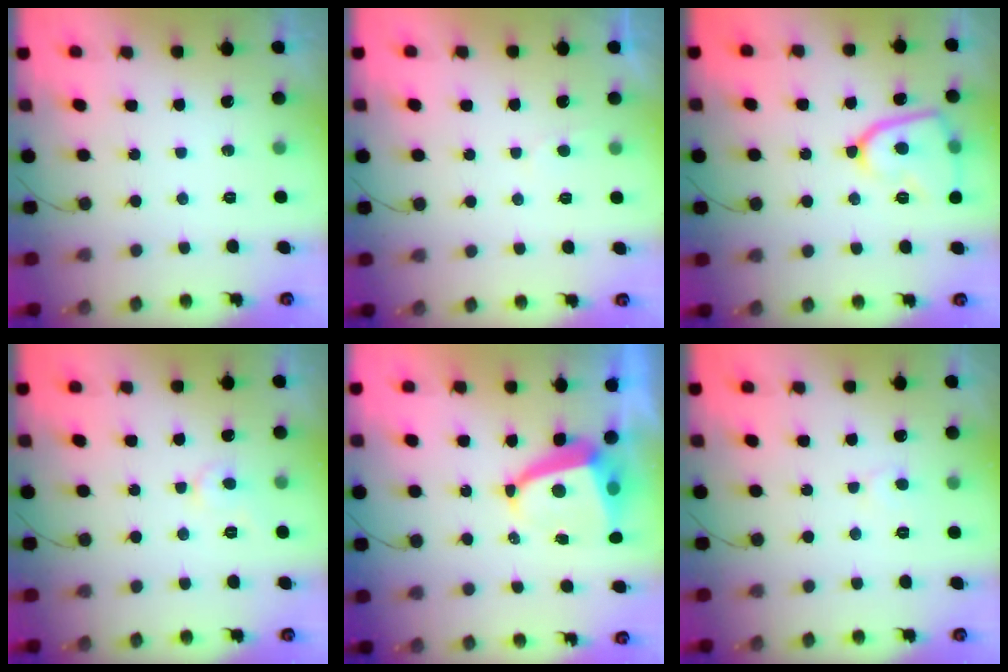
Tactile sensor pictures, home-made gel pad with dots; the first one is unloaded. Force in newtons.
{"total": 2.0, "press": 1.9, "slide": 0.3}
{"total": 12.7, "press": 12.6, "slide": 1.4}
{"total": 3.6, "press": 3.6, "slide": 0.3}
{"total": 7.2, "press": 7.1, "slide": 1.0}
{"total": 4.4, "press": 4.3, "slide": 0.5}